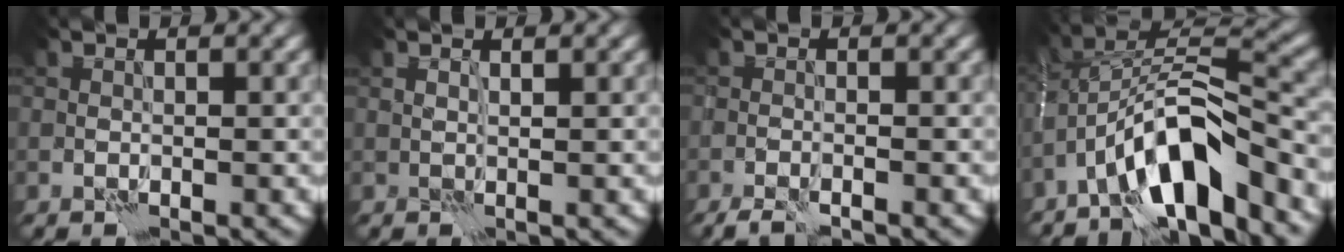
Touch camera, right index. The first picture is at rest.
{"total": 1.4, "force": [1.0, -0.8, -0.5], "torque": [0.005, -0.001, 0.021]}
{"total": 2.1, "force": [-1.9, 0.0, 1.0], "torque": [-0.023, 0.000, -0.031]}
{"total": 9.4, "force": [-5.6, 2.6, 7.1], "torque": [-0.119, 0.016, -0.106]}